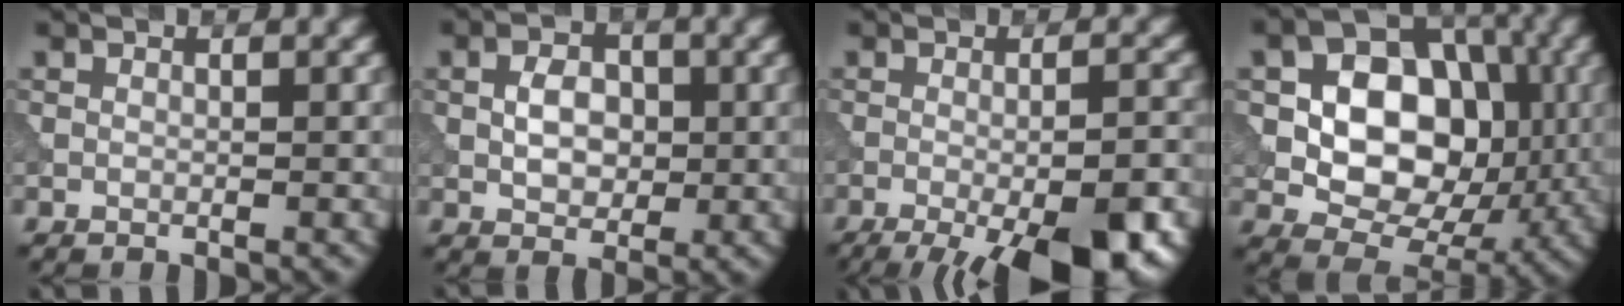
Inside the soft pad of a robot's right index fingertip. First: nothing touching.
{"total": 3.4, "force": [-0.1, 2.3, 2.4], "torque": [-0.042, 0.000, -0.005]}
{"total": 10.8, "force": [-5.4, 2.8, 9.0], "torque": [-0.129, -0.016, -0.074]}
{"total": 10.9, "force": [0.5, 7.9, 7.5], "torque": [-0.115, 0.002, 0.000]}